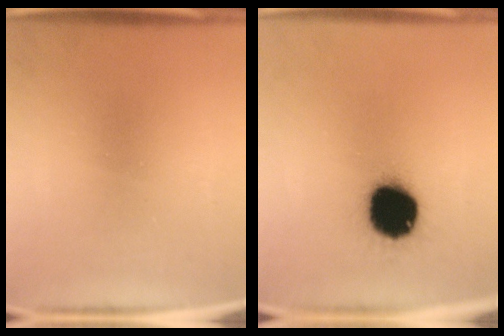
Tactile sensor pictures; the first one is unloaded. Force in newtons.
{"total": 16.7}